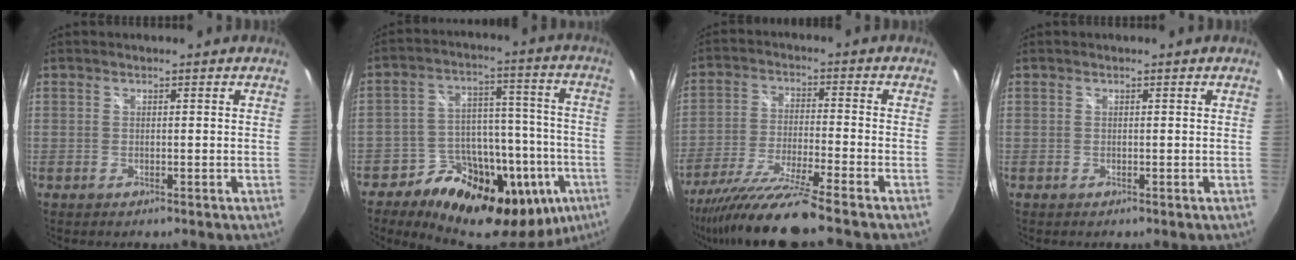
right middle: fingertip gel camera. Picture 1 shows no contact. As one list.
[{"total": 24.9, "force": [-12.5, 14.0, 16.4], "torque": [-0.243, 0.010, -0.172]}, {"total": 13.2, "force": [-11.1, -1.4, 6.9], "torque": [-0.144, -0.028, -0.202]}, {"total": 0.0}]